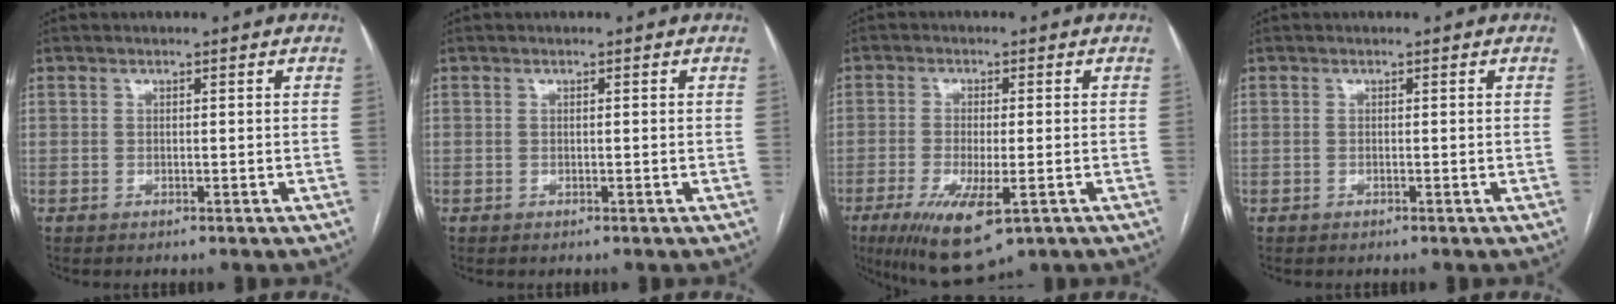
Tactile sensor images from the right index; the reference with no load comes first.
{"total": 0.0}
{"total": 10.1, "force": [-4.7, 2.8, 8.5], "torque": [-0.151, -0.026, -0.070]}
{"total": 0.0}